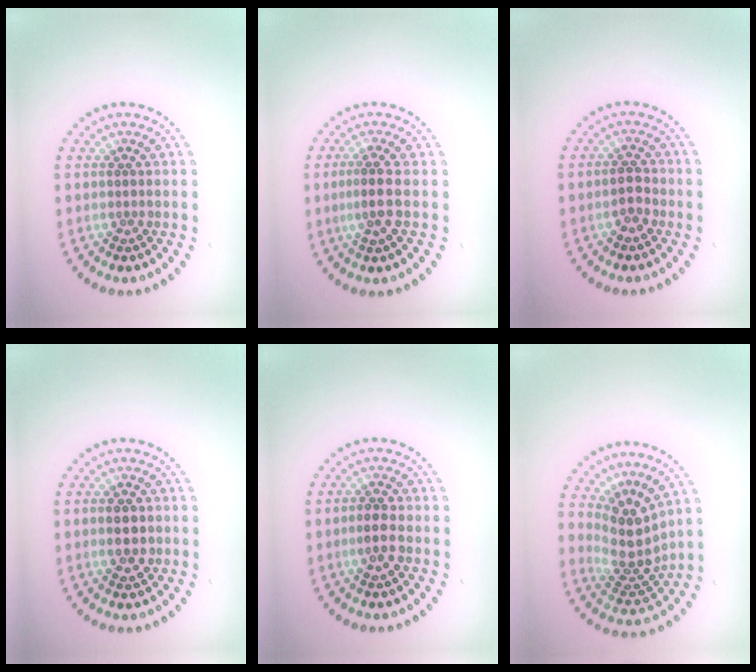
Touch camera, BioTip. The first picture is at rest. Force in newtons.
{"total": 2.4, "press": 2.1, "slide": 1.1}
{"total": 1.9, "press": 1.8, "slide": 0.3}
{"total": 2.2, "press": 2.2, "slide": 0.1}
{"total": 2.2, "press": 2.2, "slide": 0.3}
{"total": 4.3, "press": 3.2, "slide": 3.0}